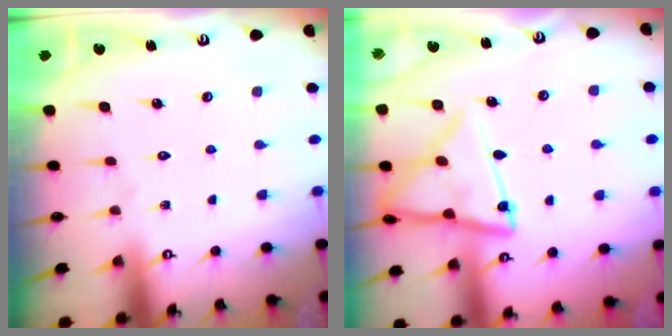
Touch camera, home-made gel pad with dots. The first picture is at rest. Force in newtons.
{"total": 14.9, "press": 14.8, "slide": 1.1}